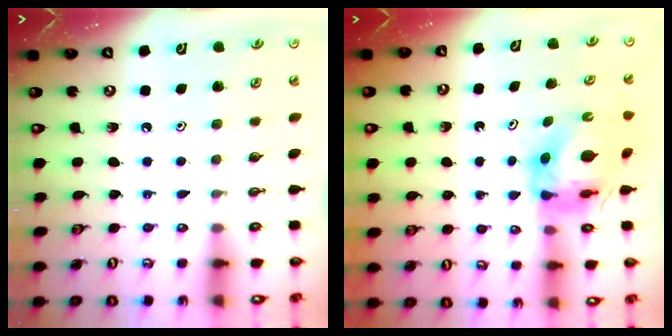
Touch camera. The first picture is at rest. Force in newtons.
{"total": 6.5, "press": 6.4, "slide": 0.5}